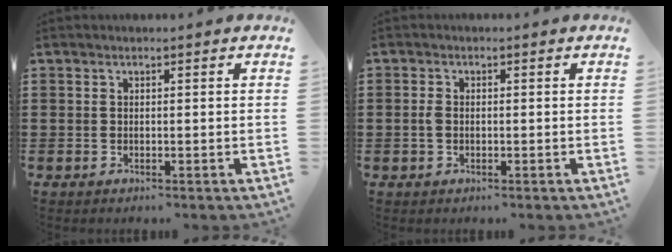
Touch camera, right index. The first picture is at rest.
{"total": 1.6, "force": [-0.2, 0.9, 1.3], "torque": [-0.035, 0.001, -0.008]}